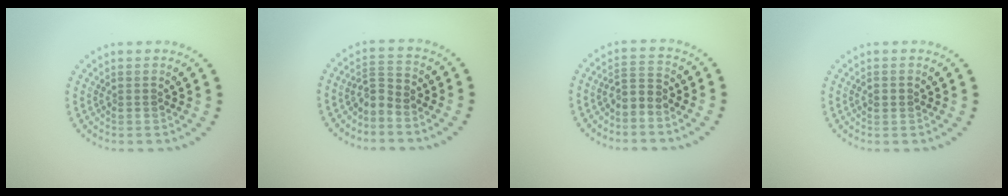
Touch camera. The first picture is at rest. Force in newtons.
{"total": 2.2, "press": 1.5, "slide": 1.6}
{"total": 2.1, "press": 1.6, "slide": 1.4}
{"total": 0.9, "press": 0.9, "slide": 0.1}